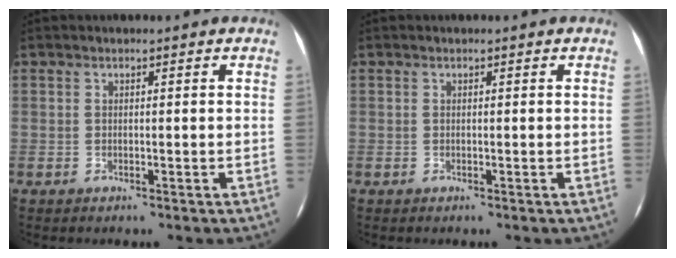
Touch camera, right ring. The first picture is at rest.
{"total": 0.0}